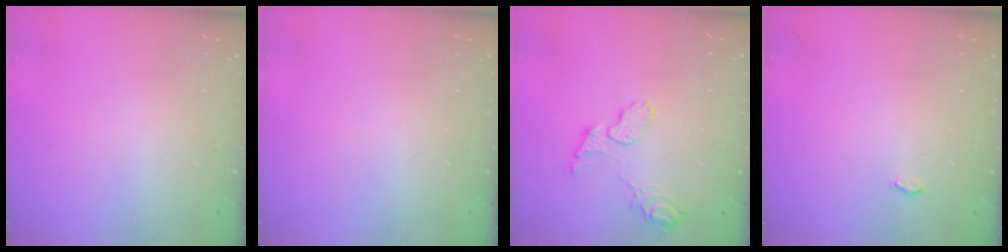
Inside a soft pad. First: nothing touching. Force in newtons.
{"total": 0.0}
{"total": 8.7, "press": 8.7, "slide": 0.7}
{"total": 2.4, "press": 2.4, "slide": 0.3}